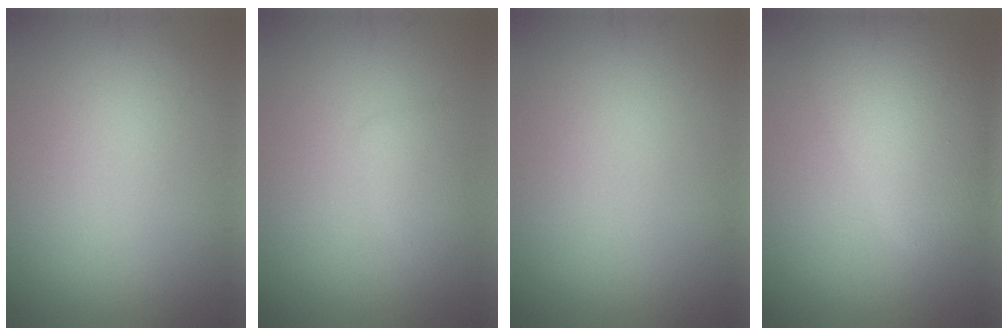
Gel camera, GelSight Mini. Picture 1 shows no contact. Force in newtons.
{"total": 1.8, "press": 1.8, "slide": 0.0}
{"total": 0.0}
{"total": 7.0, "press": 7.0, "slide": 0.4}